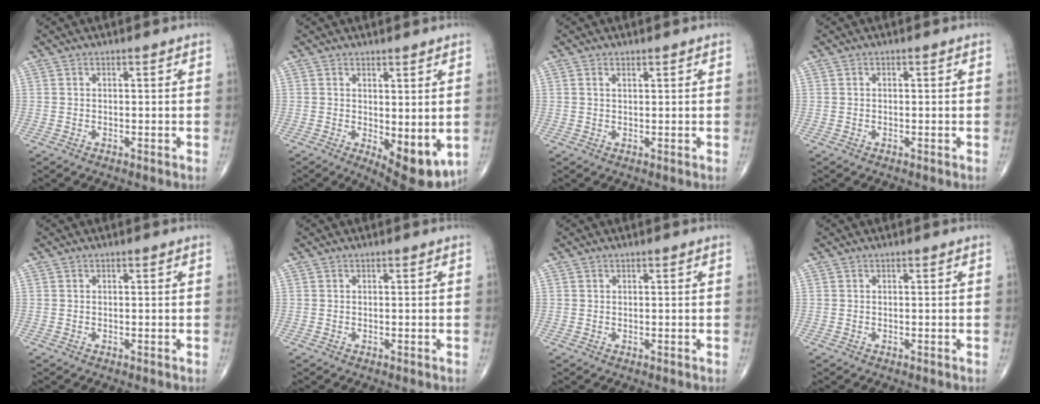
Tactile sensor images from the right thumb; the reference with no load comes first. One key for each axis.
{"total": 9.2, "fx": -1.2, "fy": 3.8, "fz": 8.2, "tx": -0.096, "ty": -0.023, "tz": -0.002}
{"total": 0.9, "fx": 0.6, "fy": 0.4, "fz": 0.6, "tx": -0.011, "ty": -0.001, "tz": 0.010}
{"total": 0.0}
{"total": 0.0}
{"total": 0.0}
{"total": 0.0}
{"total": 0.0}